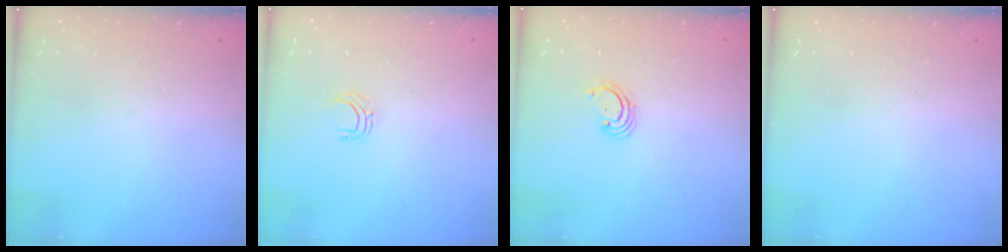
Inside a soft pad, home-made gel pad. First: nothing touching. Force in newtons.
{"total": 3.8, "press": 3.8, "slide": 0.2}
{"total": 2.6, "press": 2.6, "slide": 0.3}
{"total": 0.0}